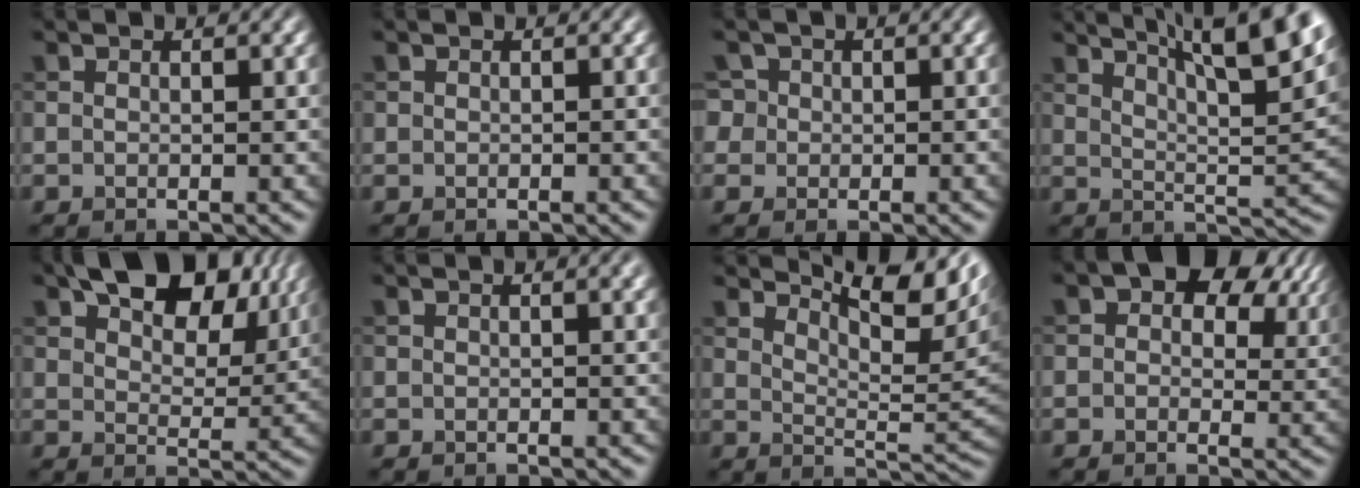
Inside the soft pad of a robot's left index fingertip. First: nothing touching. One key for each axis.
{"total": 0.0}
{"total": 3.3, "fx": 1.0, "fy": 2.9, "fz": 1.1, "tx": -0.032, "ty": 0.015, "tz": 0.009}
{"total": 11.8, "fx": 7.5, "fy": 3.1, "fz": 8.6, "tx": -0.096, "ty": 0.029, "tz": 0.087}
{"total": 10.6, "fx": 6.3, "fy": 5.4, "fz": 6.5, "tx": -0.100, "ty": 0.011, "tz": 0.102}
{"total": 1.6, "fx": 0.9, "fy": 0.3, "fz": 1.3, "tx": -0.010, "ty": 0.003, "tz": 0.012}
{"total": 7.3, "fx": 4.8, "fy": 1.5, "fz": 5.3, "tx": -0.079, "ty": 0.003, "tz": 0.082}
{"total": 8.9, "fx": 4.0, "fy": 5.2, "fz": 5.9, "tx": -0.068, "ty": 0.004, "tz": 0.056}